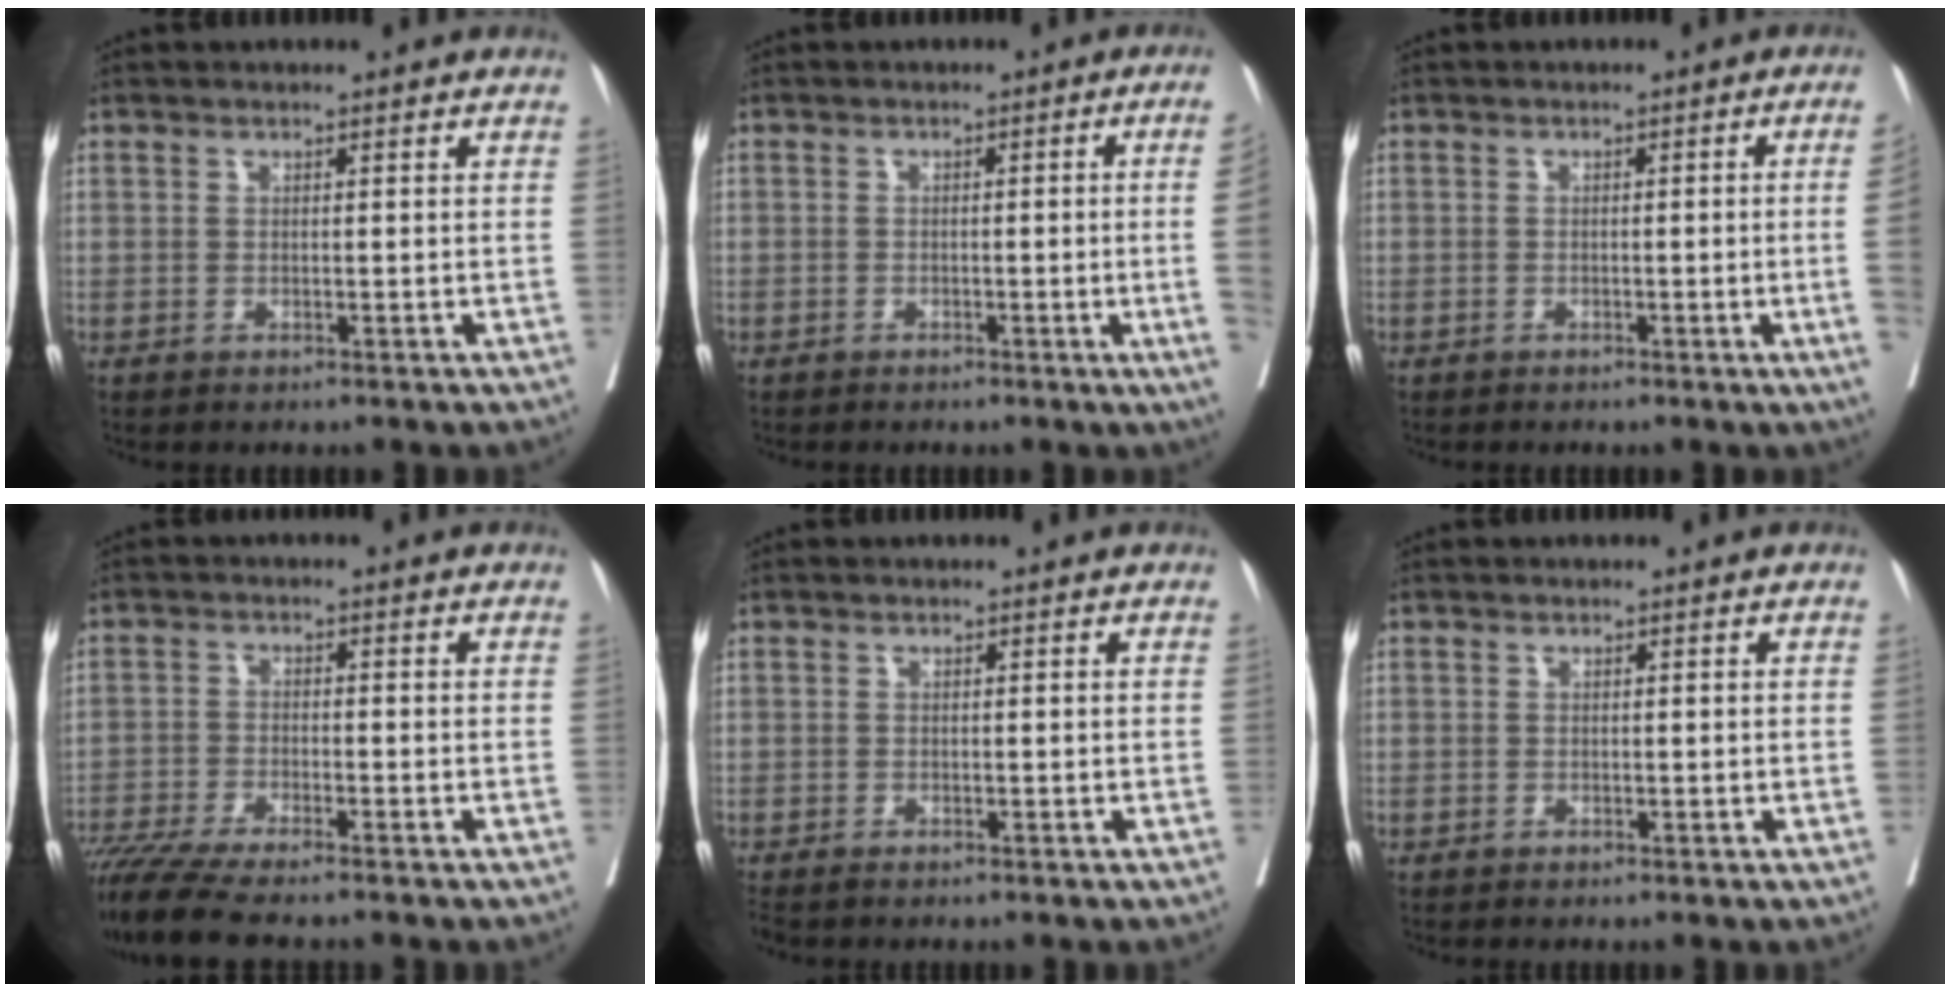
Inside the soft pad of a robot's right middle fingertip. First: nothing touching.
{"total": 5.0, "force": [-1.1, -1.0, 4.8], "torque": [-0.053, -0.003, -0.018]}
{"total": 3.7, "force": [-0.8, -0.9, 3.5], "torque": [-0.042, 0.000, -0.012]}
{"total": 10.1, "force": [-8.6, 0.5, 5.3], "torque": [-0.084, -0.023, -0.144]}
{"total": 1.1, "force": [-1.0, 0.3, 0.4], "torque": [-0.010, -0.004, -0.017]}
{"total": 0.0}